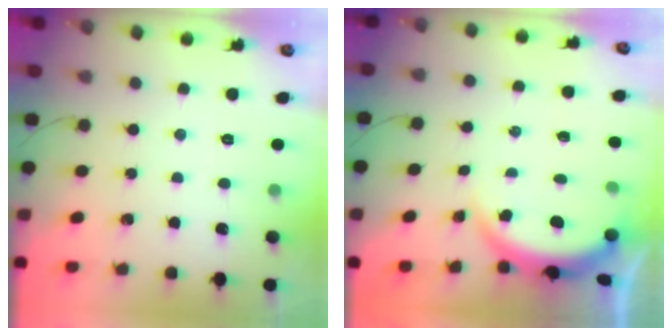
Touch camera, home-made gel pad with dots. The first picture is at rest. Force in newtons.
{"total": 3.6, "press": 3.6, "slide": 0.6}